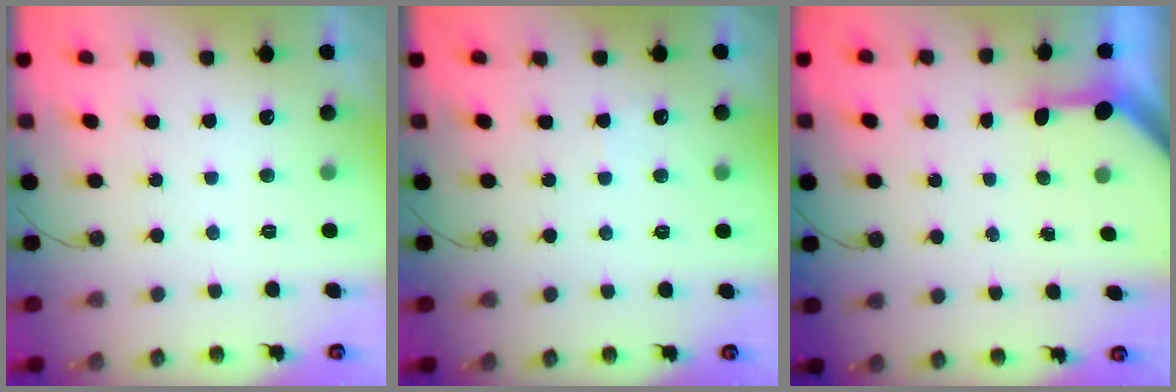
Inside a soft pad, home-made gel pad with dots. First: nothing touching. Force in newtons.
{"total": 2.7, "press": 2.7, "slide": 0.3}
{"total": 3.4, "press": 3.4, "slide": 0.3}